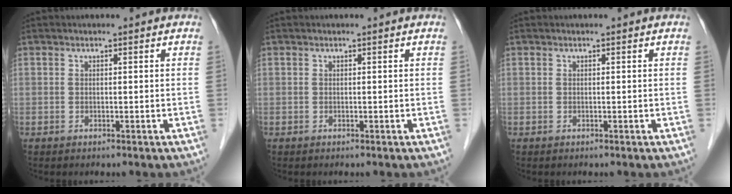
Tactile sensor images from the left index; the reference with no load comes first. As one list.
[{"total": 0.0}, {"total": 0.0}]